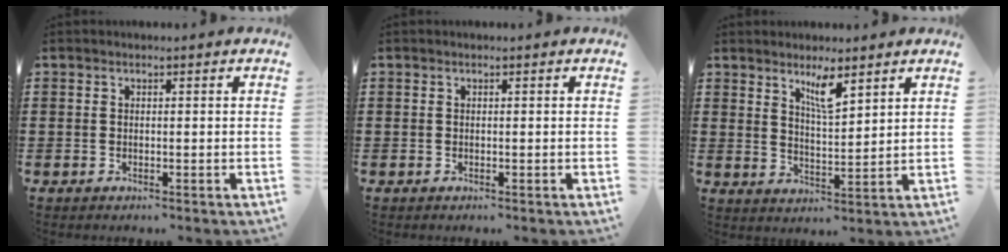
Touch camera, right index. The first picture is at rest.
{"total": 0.0}
{"total": 5.0, "force": [3.4, 1.0, 3.5], "torque": [-0.060, -0.004, 0.056]}